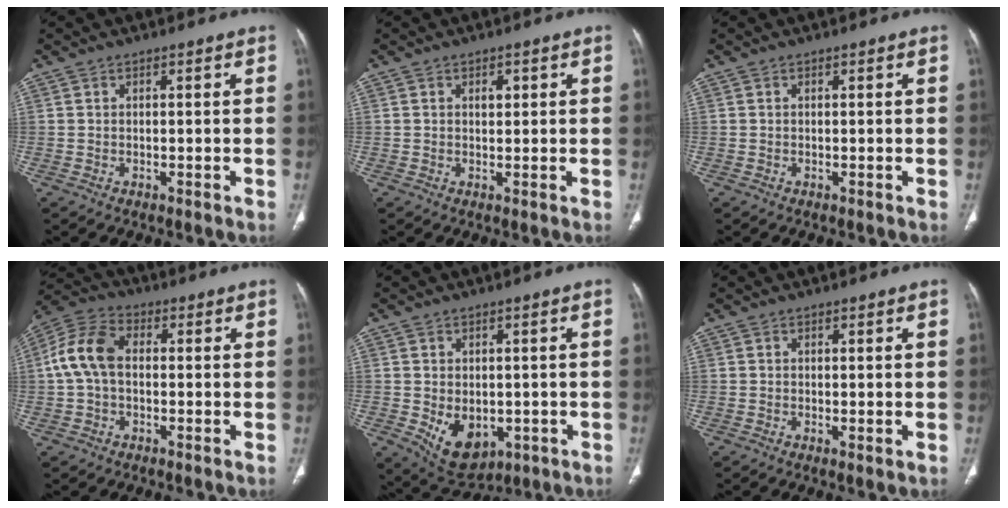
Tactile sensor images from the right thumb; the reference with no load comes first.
{"total": 1.7, "force": [0.6, 1.1, 1.2], "torque": [-0.012, -0.001, 0.009]}
{"total": 0.0}
{"total": 9.6, "force": [0.2, 6.3, 7.2], "torque": [-0.150, 0.029, -0.006]}
{"total": 9.2, "force": [-2.1, 6.4, 6.3], "torque": [-0.076, -0.009, -0.011]}
{"total": 0.9, "force": [-0.1, 0.3, 0.8], "torque": [-0.018, -0.005, -0.002]}